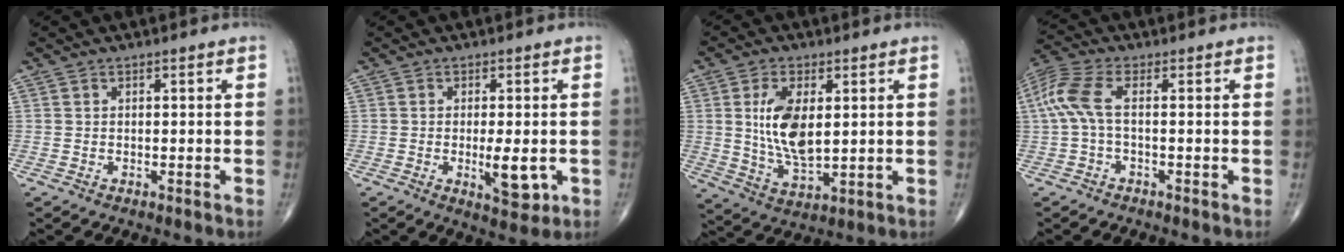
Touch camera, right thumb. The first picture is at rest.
{"total": 6.0, "force": [-1.1, 2.2, 5.5], "torque": [-0.074, -0.011, -0.011]}
{"total": 11.0, "force": [1.9, 5.4, 9.4], "torque": [-0.173, -0.019, 0.042]}
{"total": 7.1, "force": [0.0, 2.7, 6.6], "torque": [-0.180, 0.027, -0.003]}